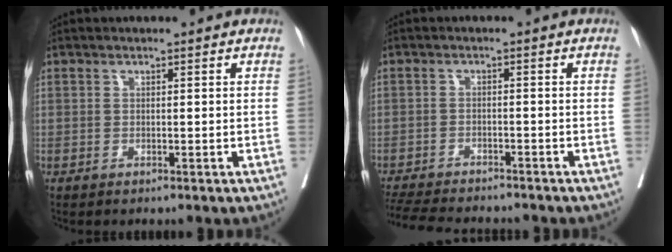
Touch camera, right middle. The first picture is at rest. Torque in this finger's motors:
{"motor_torque": [0.20, -0.24, 0.06, 0.02]}